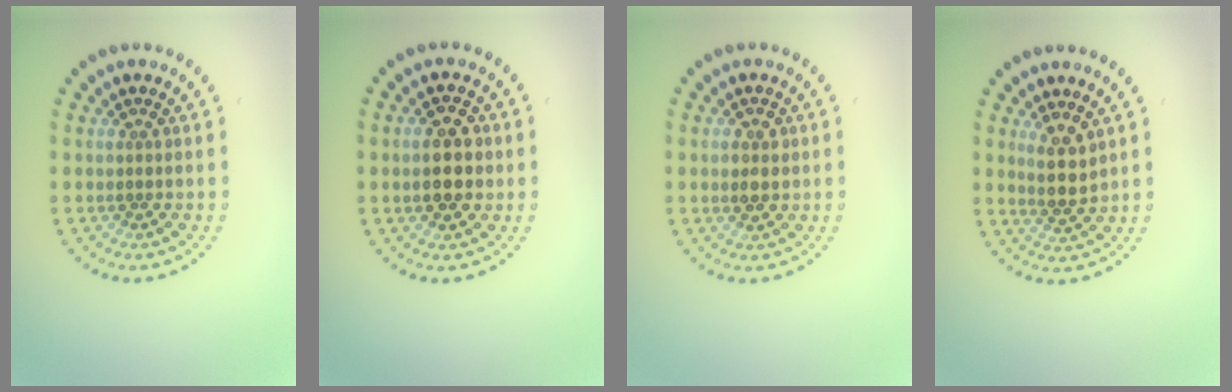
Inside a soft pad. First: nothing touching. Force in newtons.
{"total": 4.2, "press": 4.2, "slide": 0.3}
{"total": 1.9, "press": 1.9, "slide": 0.1}
{"total": 2.7, "press": 2.3, "slide": 1.5}